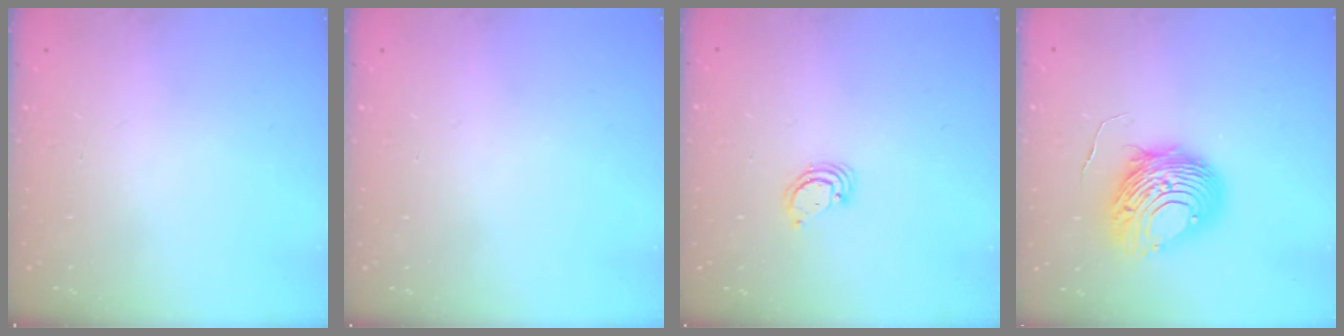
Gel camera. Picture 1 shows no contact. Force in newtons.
{"total": 0.0}
{"total": 2.3, "press": 2.3, "slide": 0.1}
{"total": 11.4, "press": 11.3, "slide": 0.8}